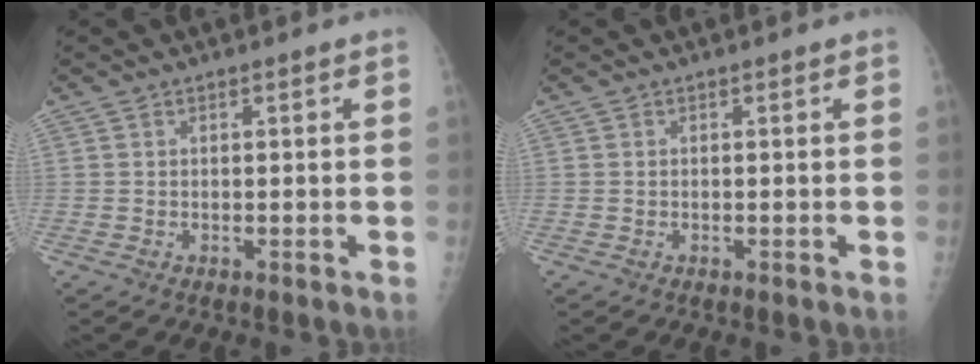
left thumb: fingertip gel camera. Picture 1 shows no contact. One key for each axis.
{"total": 0.0}